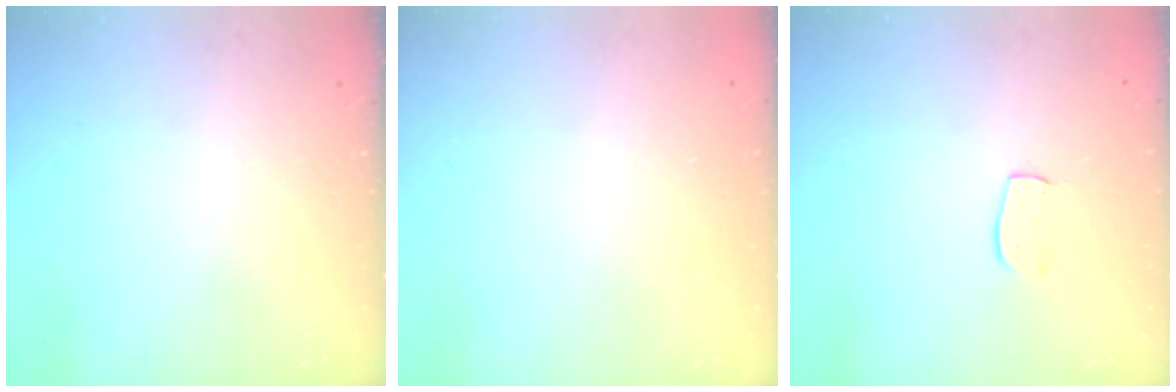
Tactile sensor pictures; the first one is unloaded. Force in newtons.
{"total": 0.0}
{"total": 6.9, "press": 6.8, "slide": 0.4}